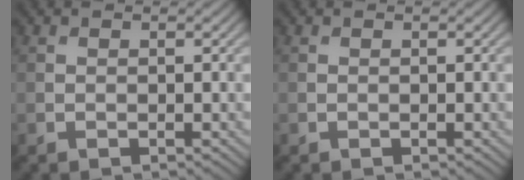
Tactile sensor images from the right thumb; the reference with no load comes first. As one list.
[{"total": 0.0}]